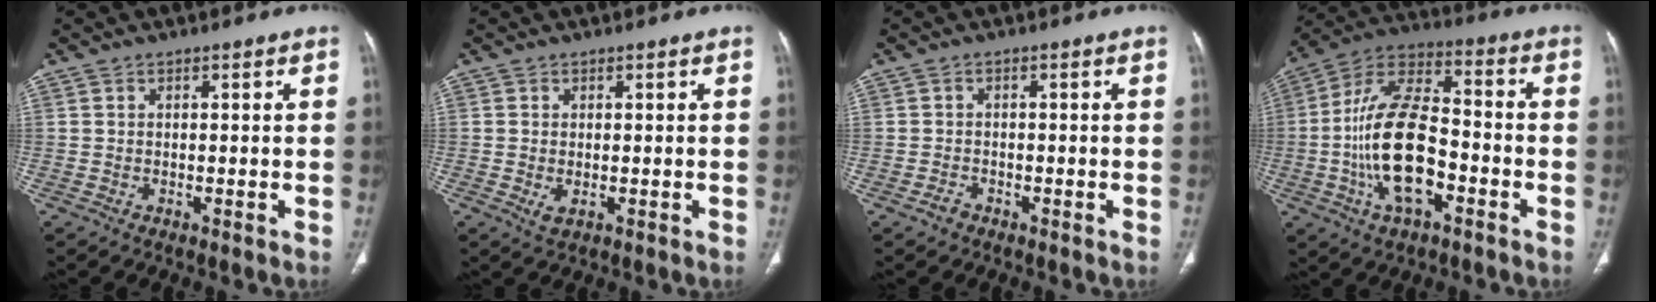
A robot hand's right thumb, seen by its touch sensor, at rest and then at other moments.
{"total": 1.8, "force": [-0.3, 1.0, 1.4], "torque": [-0.030, -0.006, -0.002]}
{"total": 1.4, "force": [-1.0, 0.9, 0.4], "torque": [-0.009, 0.006, -0.019]}
{"total": 18.4, "force": [-4.5, 8.8, 15.5], "torque": [-0.290, 0.036, -0.082]}